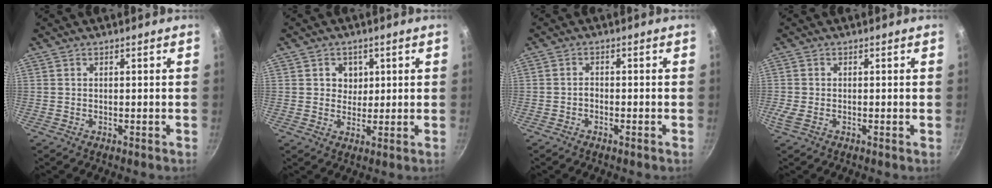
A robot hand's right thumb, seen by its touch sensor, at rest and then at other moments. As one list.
[{"total": 3.7, "force": [1.1, 3.4, 0.8], "torque": [0.016, -0.006, 0.016]}, {"total": 1.2, "force": [-0.8, 0.4, 0.7], "torque": [-0.018, 0.008, -0.019]}, {"total": 1.0, "force": [-0.4, 0.2, 0.9], "torque": [-0.022, 0.000, -0.012]}]